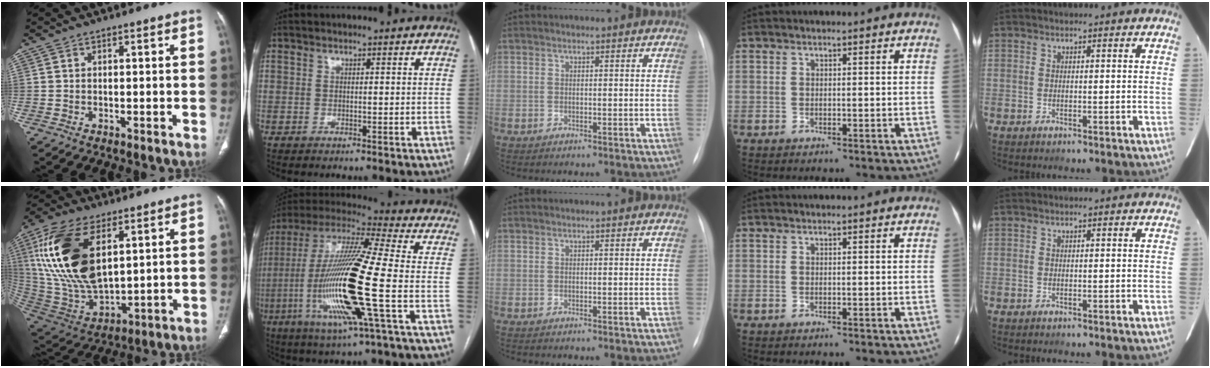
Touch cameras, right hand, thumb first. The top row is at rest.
{"thumb": {"total": 23.1, "force": [7.1, 11.9, 18.5], "torque": [-0.370, -0.029, 0.140]}, "index": {"total": 21.3, "force": [-4.8, 0.9, 20.8], "torque": [-0.446, -0.022, -0.097]}}